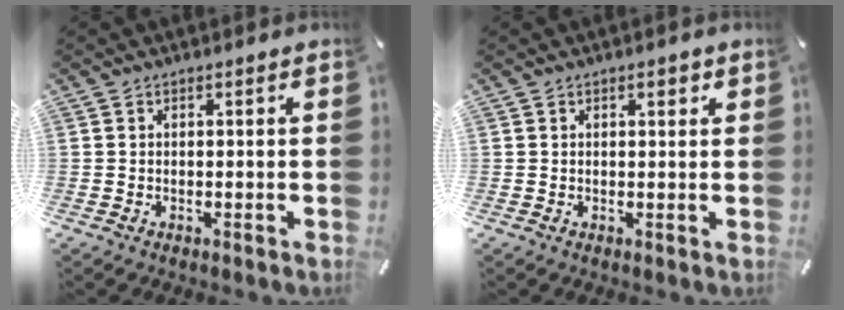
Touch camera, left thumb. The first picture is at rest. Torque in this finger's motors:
{"motor_torque": [0.23, 0.24, 0.04, -0.35, 0.09]}